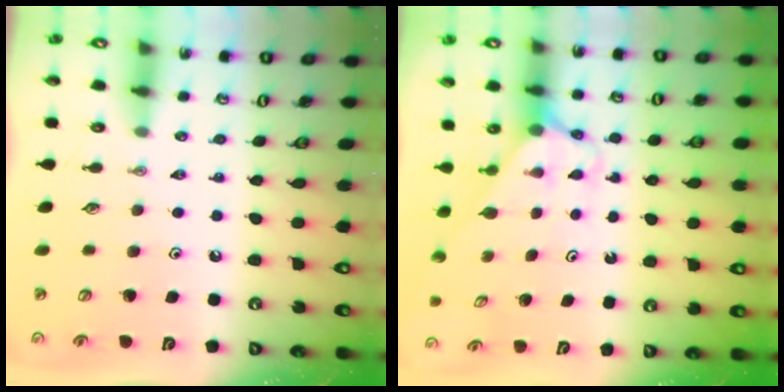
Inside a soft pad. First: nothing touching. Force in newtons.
{"total": 2.6, "press": 2.6, "slide": 0.2}